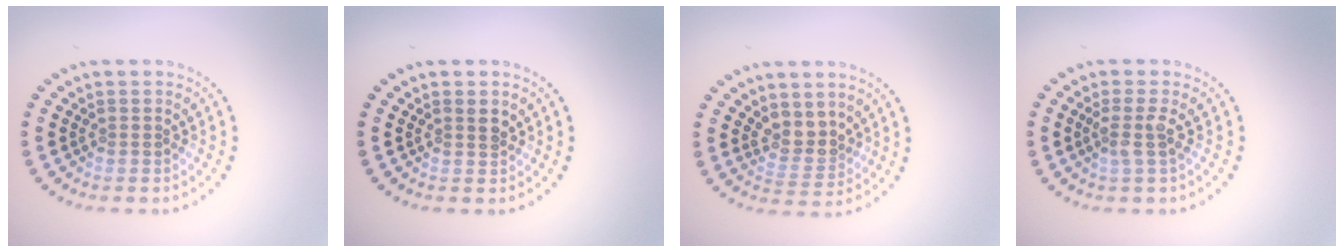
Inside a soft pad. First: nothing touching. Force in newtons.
{"total": 1.3, "press": 1.1, "slide": 0.6}
{"total": 2.6, "press": 2.1, "slide": 1.6}
{"total": 1.7, "press": 1.2, "slide": 1.2}